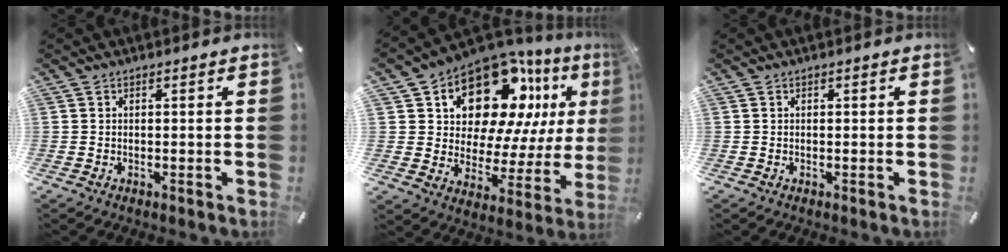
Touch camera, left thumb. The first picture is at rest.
{"total": 16.5, "force": [9.8, 10.1, 8.5], "torque": [-0.129, -0.073, 0.171]}
{"total": 0.0}